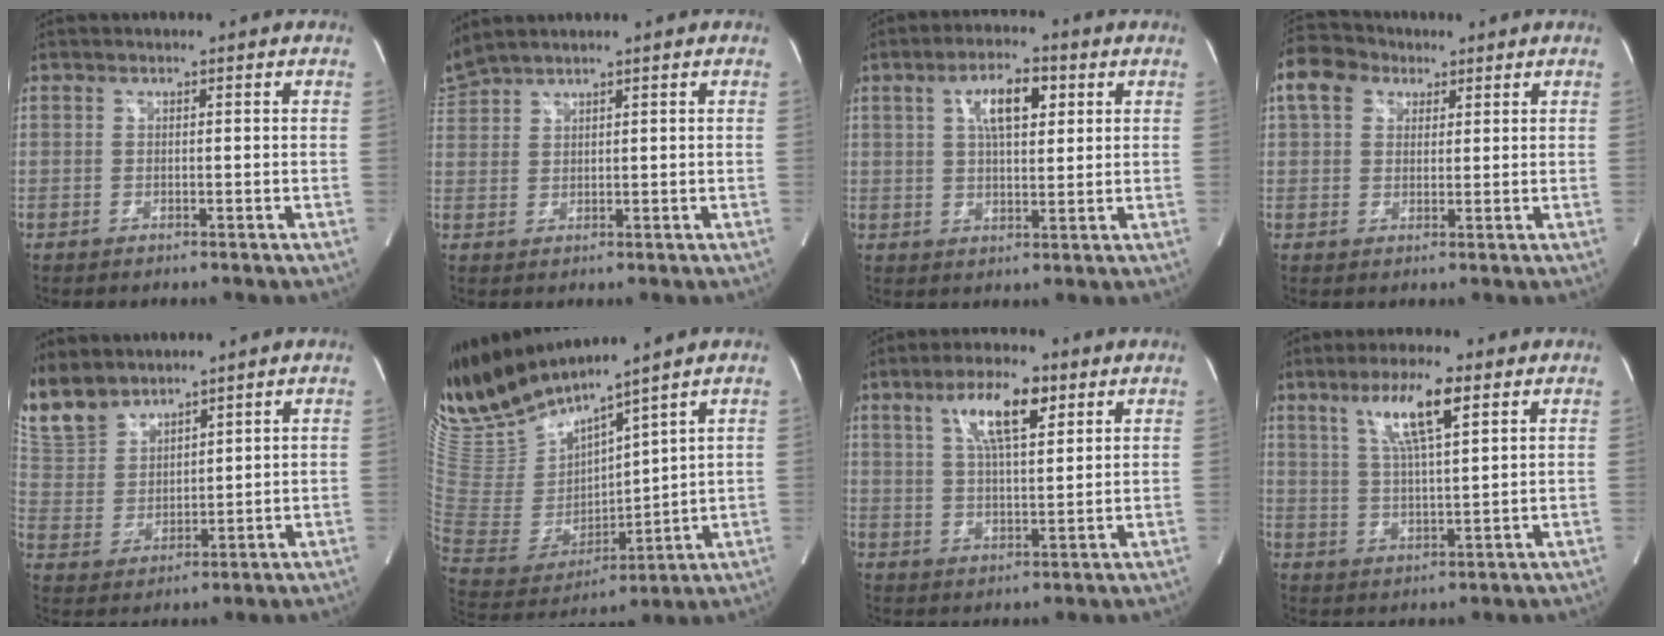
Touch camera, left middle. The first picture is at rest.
{"total": 3.4, "force": [3.3, -0.3, 0.7], "torque": [-0.025, 0.020, 0.073]}
{"total": 7.4, "force": [2.7, 2.6, 6.4], "torque": [-0.117, 0.012, 0.046]}
{"total": 7.7, "force": [3.9, 5.8, 3.4], "torque": [-0.077, 0.032, 0.070]}
{"total": 8.8, "force": [8.1, 3.1, 1.7], "torque": [-0.051, 0.008, 0.182]}
{"total": 13.5, "force": [12.5, -0.5, 5.0], "torque": [-0.124, -0.013, 0.266]}
{"total": 9.4, "force": [4.6, 2.4, 7.9], "torque": [-0.148, 0.008, 0.081]}
{"total": 9.2, "force": [4.6, 1.1, 7.8], "torque": [-0.151, 0.002, 0.084]}